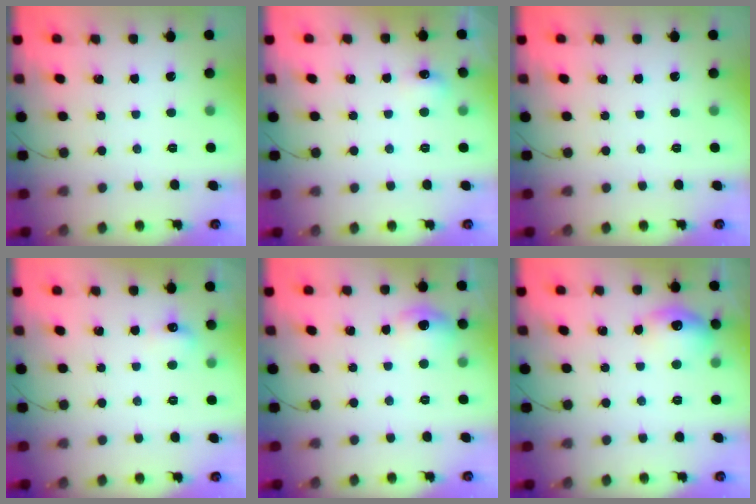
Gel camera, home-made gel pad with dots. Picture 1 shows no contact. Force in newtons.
{"total": 12.5, "press": 5.7, "slide": 11.2}
{"total": 0.0}
{"total": 4.8, "press": 4.6, "slide": 1.3}
{"total": 6.8, "press": 6.6, "slide": 1.7}
{"total": 11.4, "press": 11.4, "slide": 0.7}